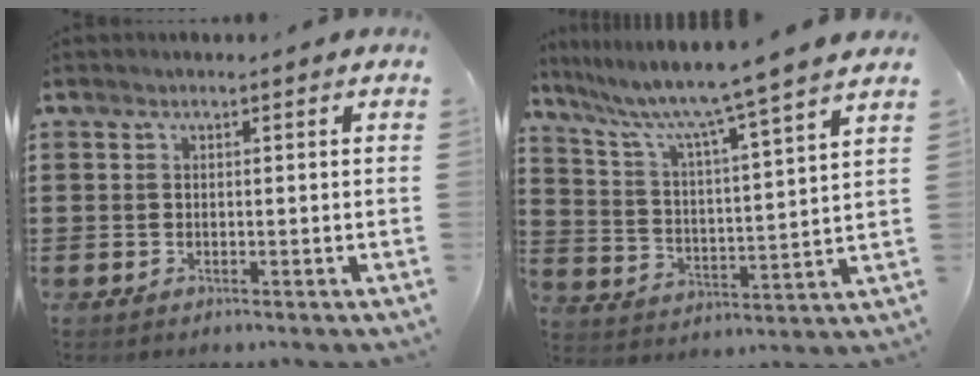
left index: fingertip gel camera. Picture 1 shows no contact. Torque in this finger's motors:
{"motor_torque": [1.29, -0.85, 0.43, 0.21]}